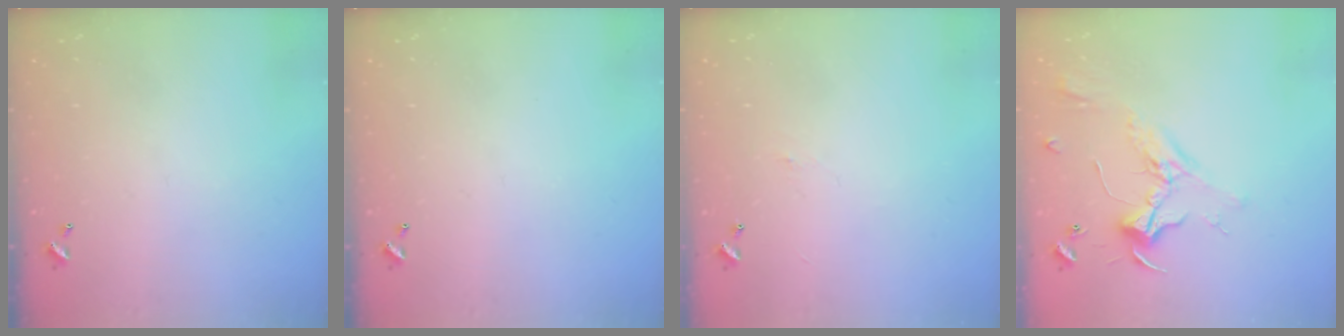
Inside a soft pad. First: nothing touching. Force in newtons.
{"total": 0.0}
{"total": 1.8, "press": 1.7, "slide": 0.6}
{"total": 2.3, "press": 2.2, "slide": 0.9}